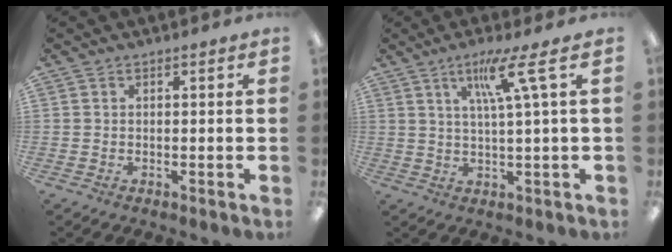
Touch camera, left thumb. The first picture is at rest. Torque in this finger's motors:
{"motor_torque": [0.07, -0.09, 0.82, -0.35, 0.21]}